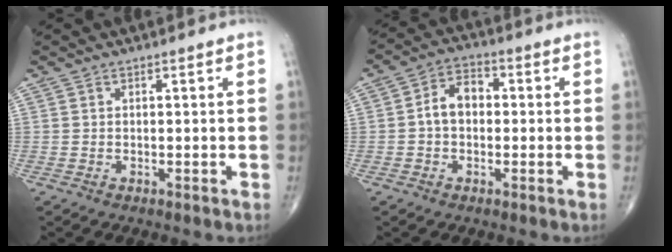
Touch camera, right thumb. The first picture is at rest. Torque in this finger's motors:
{"motor_torque": [1.38, 0.98, 0.81, 0.18, 0.03]}